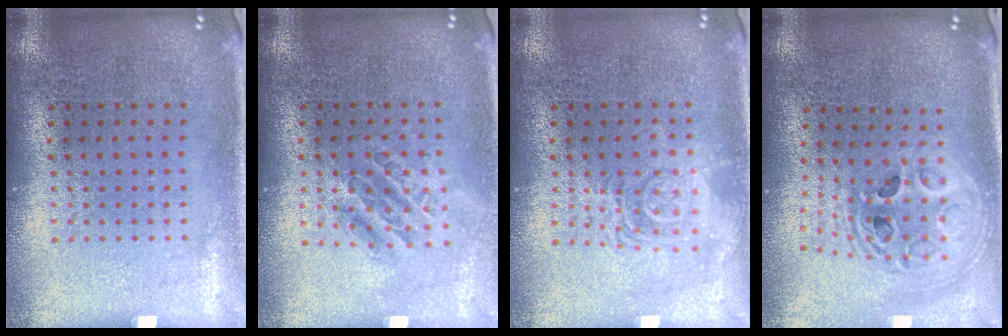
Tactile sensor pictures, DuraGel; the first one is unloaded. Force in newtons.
{"total": 1.1, "press": 1.0, "slide": 0.4}
{"total": 1.6, "press": 1.6, "slide": 0.3}
{"total": 2.3, "press": 1.8, "slide": 1.4}